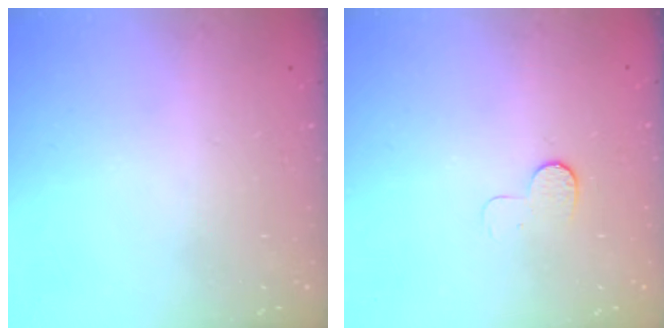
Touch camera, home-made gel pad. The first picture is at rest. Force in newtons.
{"total": 5.7, "press": 5.6, "slide": 0.6}